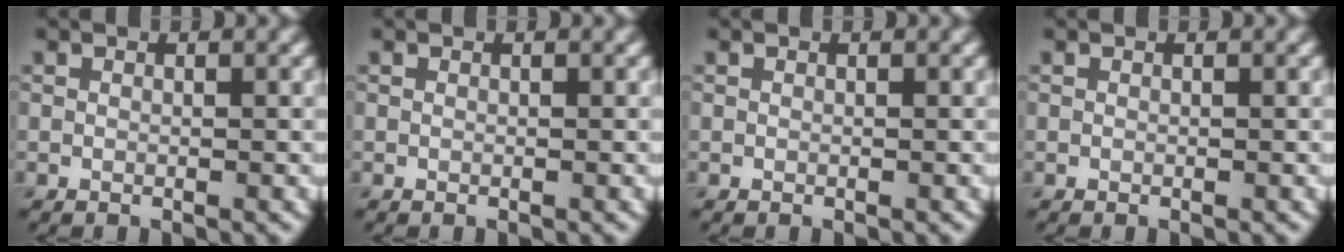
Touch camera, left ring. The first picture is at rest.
{"total": 0.0}
{"total": 0.0}
{"total": 0.0}